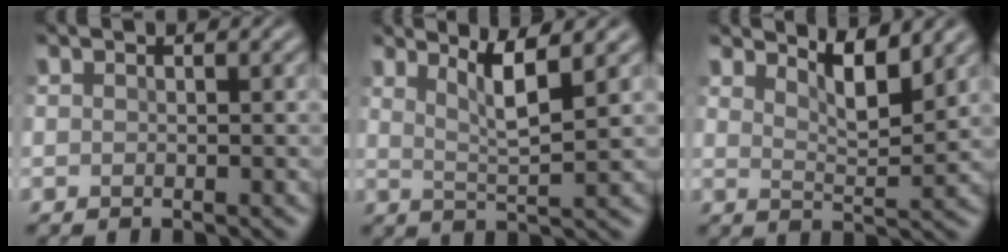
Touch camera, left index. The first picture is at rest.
{"total": 3.6, "force": [1.9, 0.5, 3.0], "torque": [-0.050, -0.005, 0.037]}
{"total": 3.5, "force": [2.6, 0.8, 2.3], "torque": [-0.041, -0.006, 0.043]}